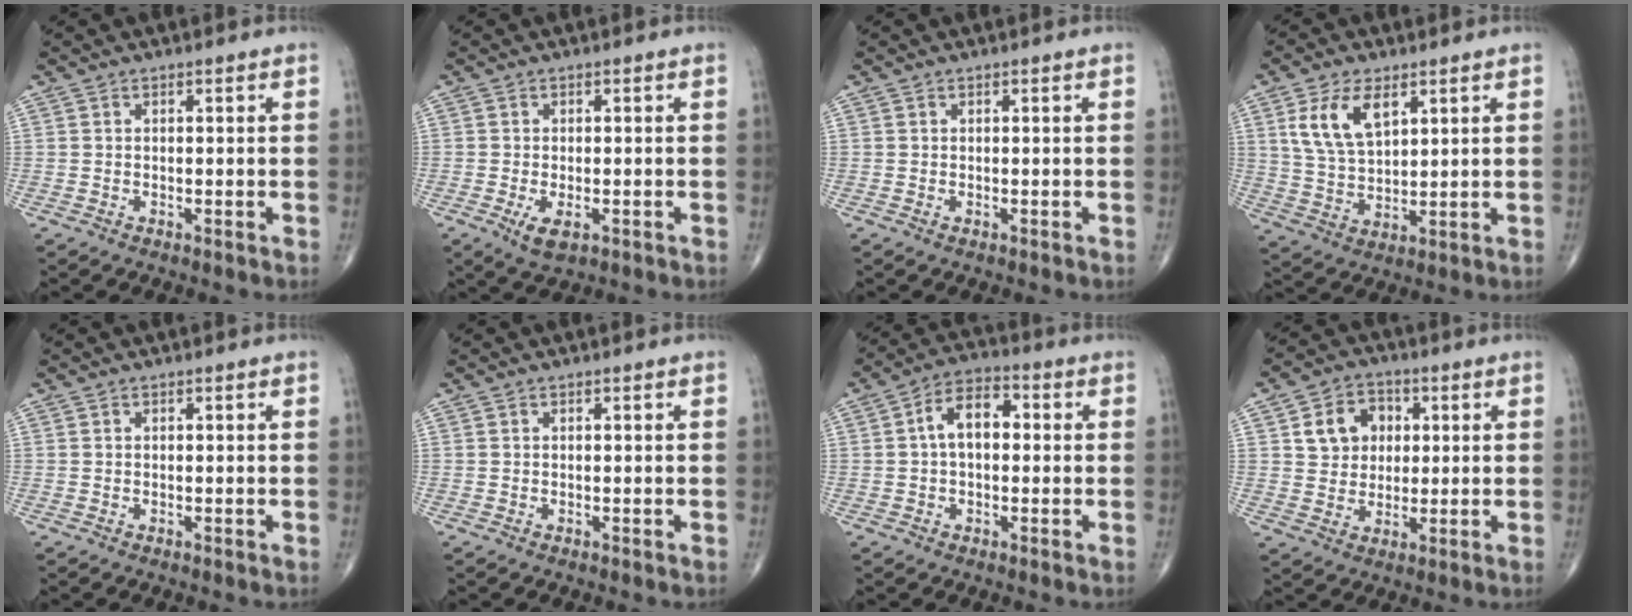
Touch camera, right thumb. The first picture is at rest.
{"total": 3.8, "force": [-1.4, 1.8, 3.0], "torque": [-0.056, -0.008, -0.020]}
{"total": 0.0}
{"total": 10.0, "force": [4.4, 5.3, 7.2], "torque": [-0.128, -0.017, 0.091]}
{"total": 0.0}
{"total": 0.0}
{"total": 7.8, "force": [0.7, 4.8, 6.1], "torque": [-0.091, 0.027, 0.001]}
{"total": 8.7, "force": [2.3, 7.2, 4.2], "torque": [-0.030, -0.003, 0.036]}